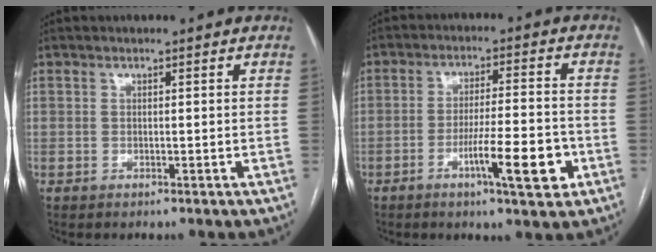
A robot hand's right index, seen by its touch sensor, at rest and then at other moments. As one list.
[{"total": 9.5, "force": [-4.0, 1.0, 8.6], "torque": [-0.141, -0.002, -0.060]}]